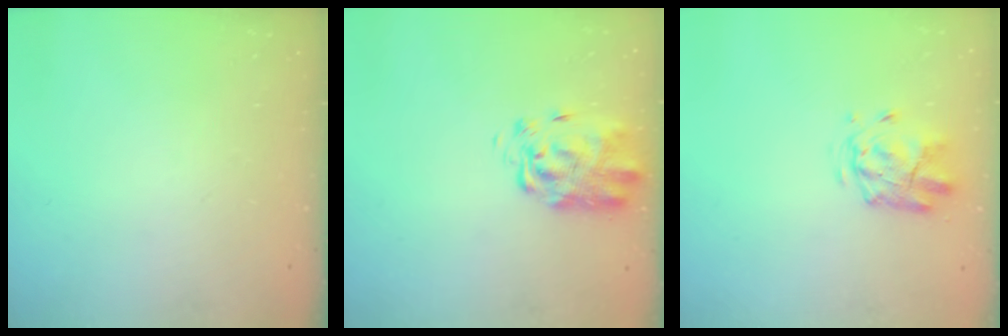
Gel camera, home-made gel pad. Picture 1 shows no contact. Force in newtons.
{"total": 3.4, "press": 3.0, "slide": 1.5}
{"total": 2.7, "press": 2.4, "slide": 1.2}